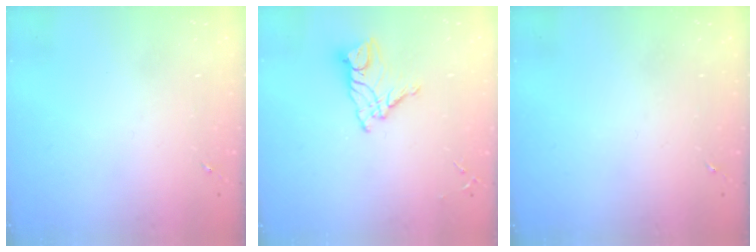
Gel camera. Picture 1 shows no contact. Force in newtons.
{"total": 11.3, "press": 11.2, "slide": 1.1}
{"total": 0.0}